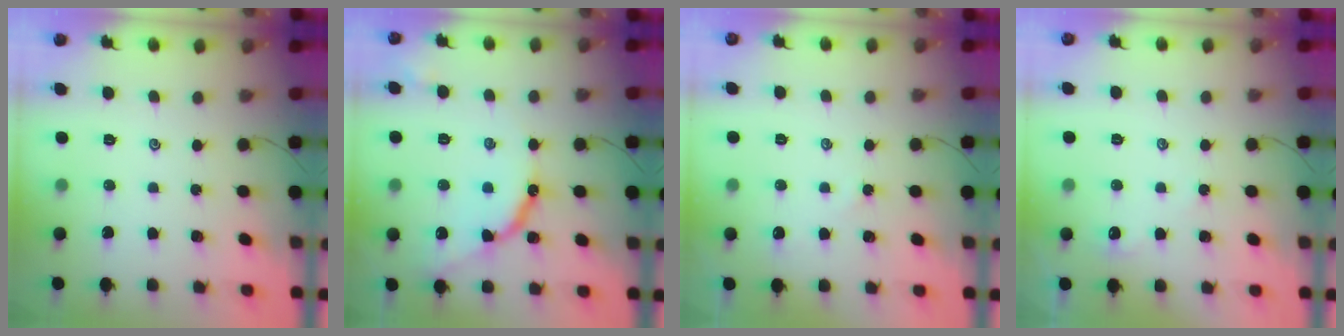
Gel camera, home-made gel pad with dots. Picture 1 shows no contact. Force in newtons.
{"total": 10.8, "press": 10.8, "slide": 0.7}
{"total": 2.8, "press": 2.8, "slide": 0.5}
{"total": 2.0, "press": 2.0, "slide": 0.3}